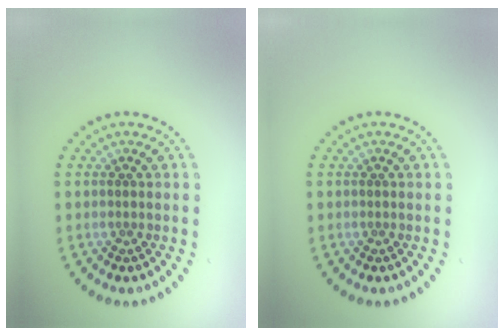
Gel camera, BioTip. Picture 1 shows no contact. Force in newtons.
{"total": 0.0}